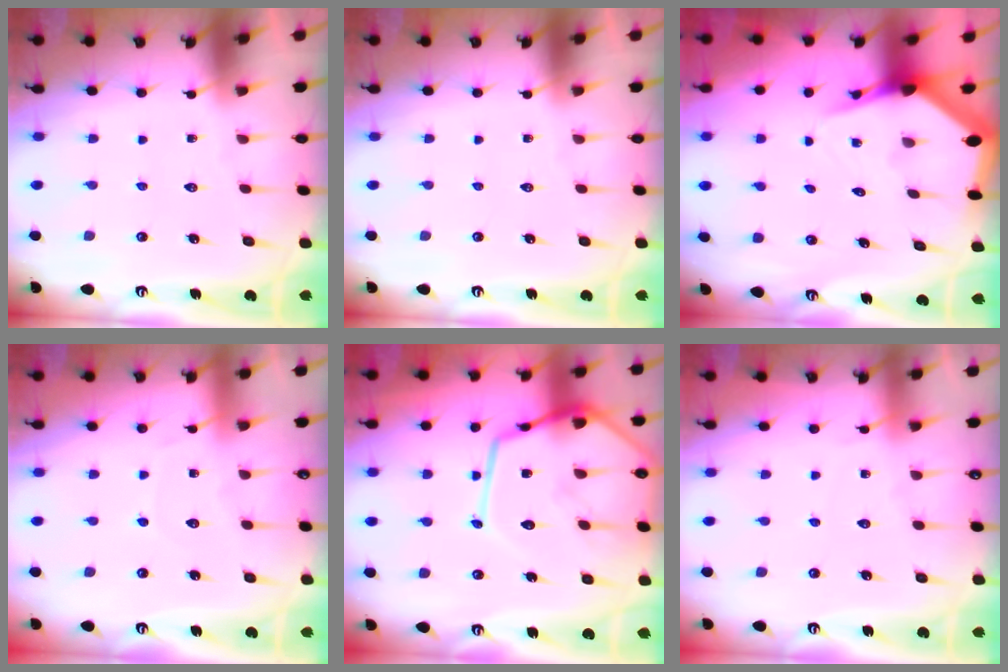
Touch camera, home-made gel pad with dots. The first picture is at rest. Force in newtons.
{"total": 0.0}
{"total": 4.3, "press": 4.2, "slide": 0.7}
{"total": 4.0, "press": 3.9, "slide": 0.5}
{"total": 18.2, "press": 18.1, "slide": 1.7}
{"total": 2.6, "press": 2.6, "slide": 0.5}